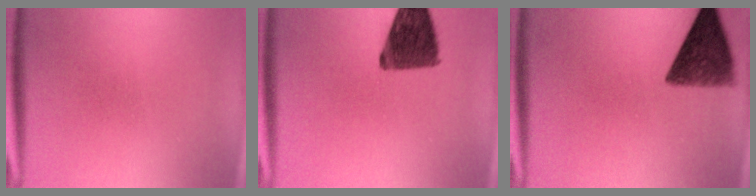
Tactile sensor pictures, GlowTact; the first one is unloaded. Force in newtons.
{"total": 11.7}
{"total": 10.0}